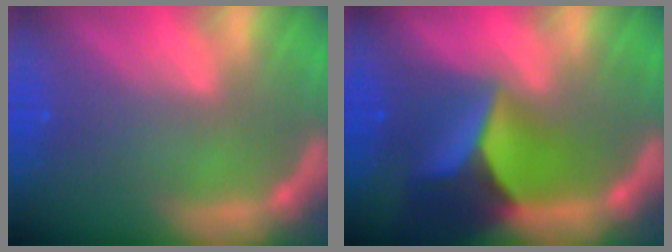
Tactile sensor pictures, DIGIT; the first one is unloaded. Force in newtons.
{"total": 10.0}